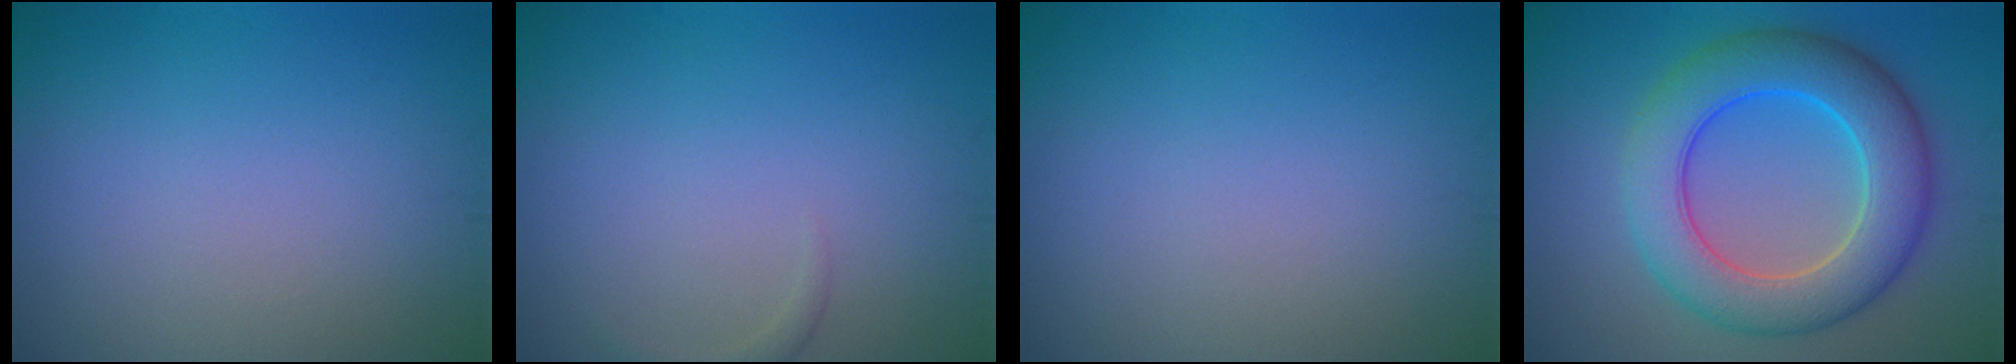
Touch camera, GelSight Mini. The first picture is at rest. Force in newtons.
{"total": 0.7, "press": 0.7, "slide": 0.0}
{"total": 0.0}
{"total": 8.6, "press": 8.6, "slide": 0.2}